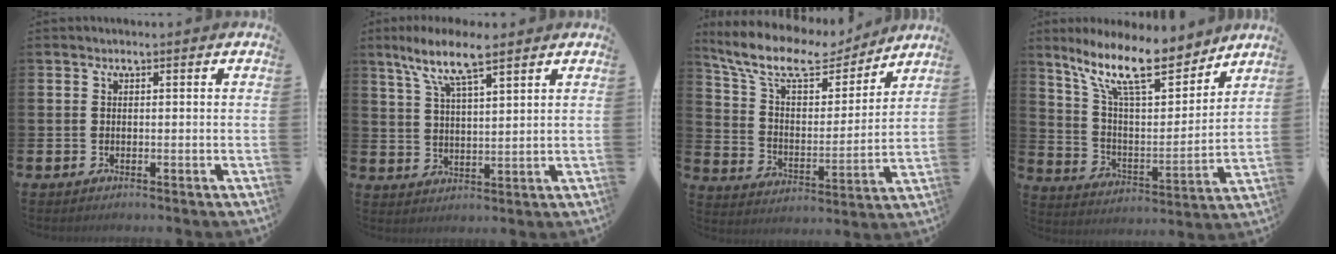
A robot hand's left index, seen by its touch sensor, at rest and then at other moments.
{"total": 8.1, "force": [6.5, 1.5, 4.7], "torque": [-0.100, -0.016, 0.114]}
{"total": 11.5, "force": [9.8, 3.8, 4.8], "torque": [-0.128, -0.056, 0.170]}
{"total": 14.4, "force": [11.1, 4.4, 8.1], "torque": [-0.171, -0.058, 0.193]}